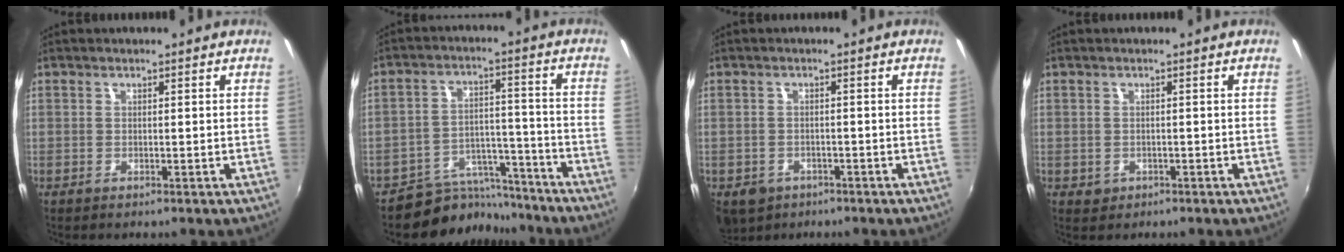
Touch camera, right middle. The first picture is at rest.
{"total": 10.0, "force": [-9.1, 4.1, 0.0], "torque": [-0.005, 0.042, -0.142]}
{"total": 5.5, "force": [-3.0, 4.1, 2.0], "torque": [-0.051, -0.009, -0.044]}
{"total": 1.7, "force": [-0.6, 1.5, 0.6], "torque": [-0.012, -0.004, -0.005]}